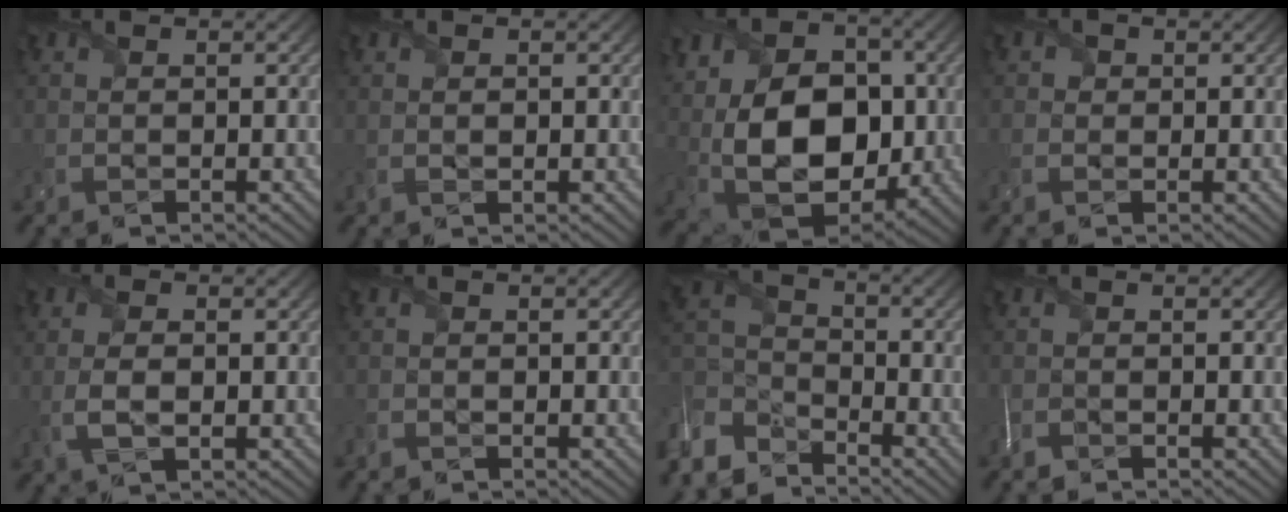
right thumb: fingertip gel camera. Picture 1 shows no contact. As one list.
[{"total": 0.7, "force": [0.1, 0.4, 0.5], "torque": [-0.012, -0.003, 0.006]}, {"total": 18.1, "force": [0.7, 12.9, 12.7], "torque": [-0.248, 0.007, 0.021]}, {"total": 1.1, "force": [0.3, 1.0, 0.3], "torque": [-0.005, -0.001, -0.002]}, {"total": 3.5, "force": [-0.4, 1.7, 3.0], "torque": [-0.071, -0.001, -0.008]}, {"total": 0.8, "force": [-0.7, 0.4, 0.2], "torque": [-0.006, -0.006, -0.012]}, {"total": 8.7, "force": [-6.7, 4.6, 3.2], "torque": [-0.093, -0.021, -0.150]}, {"total": 1.2, "force": [-1.0, 0.5, 0.4], "torque": [-0.016, -0.004, -0.023]}]